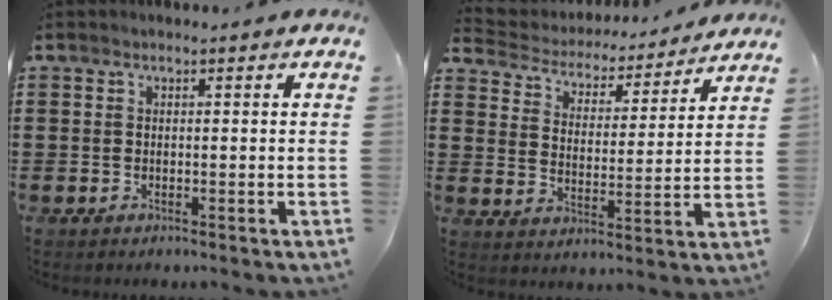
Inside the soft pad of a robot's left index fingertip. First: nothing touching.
{"total": 4.0, "force": [4.0, 0.6, 0.2], "torque": [-0.030, -0.034, 0.061]}